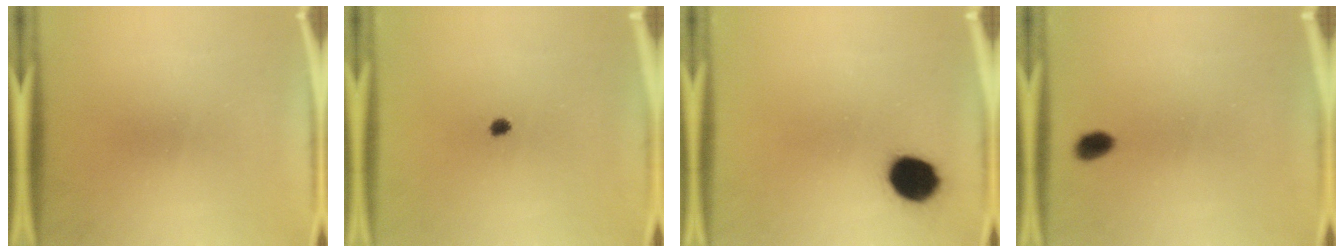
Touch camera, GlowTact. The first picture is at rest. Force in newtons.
{"total": 1.5}
{"total": 9.9}
{"total": 2.7}